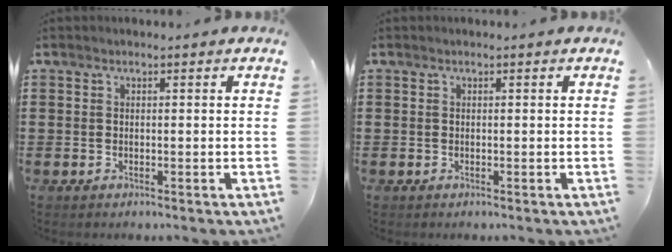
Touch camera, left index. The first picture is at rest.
{"total": 0.0}